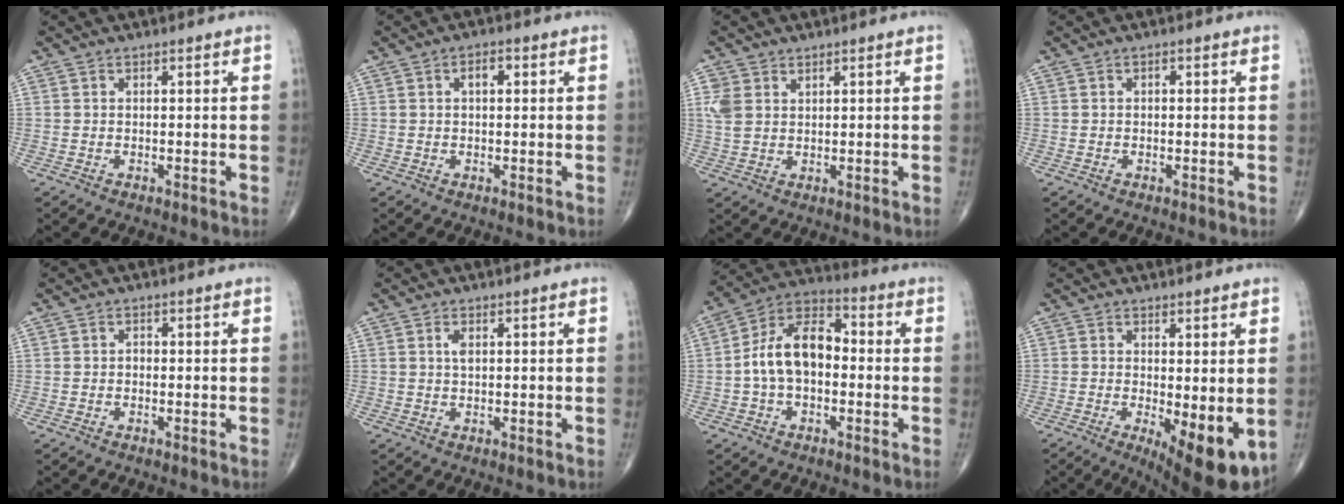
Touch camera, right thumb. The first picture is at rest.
{"total": 2.4, "force": [0.5, 1.2, 1.9], "torque": [-0.027, 0.007, 0.005]}
{"total": 4.0, "force": [1.6, 2.8, 2.2], "torque": [-0.044, 0.000, 0.041]}
{"total": 0.6, "force": [0.0, 0.4, 0.5], "torque": [-0.002, 0.001, -0.003]}
{"total": 0.8, "force": [-0.2, 0.6, 0.5], "torque": [-0.002, 0.003, -0.009]}
{"total": 1.4, "force": [0.4, 0.7, 1.2], "torque": [-0.022, 0.002, 0.006]}
{"total": 12.4, "force": [-0.8, 7.7, 9.8], "torque": [-0.163, 0.040, -0.027]}
{"total": 10.4, "force": [-2.6, 3.4, 9.5], "torque": [-0.130, -0.024, -0.028]}